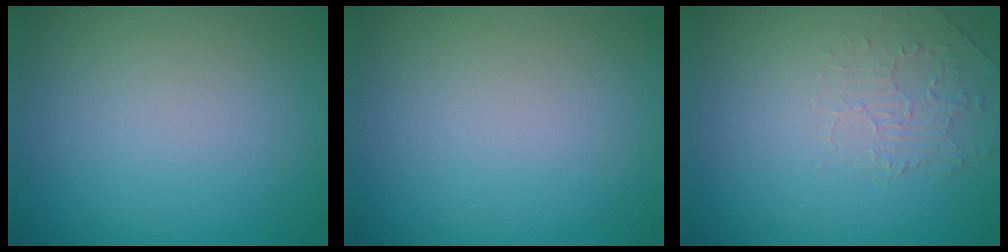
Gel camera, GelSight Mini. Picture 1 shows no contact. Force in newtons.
{"total": 0.0}
{"total": 1.9, "press": 0.3, "slide": 1.9}